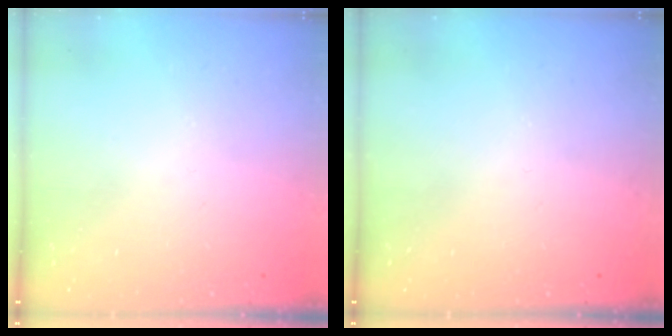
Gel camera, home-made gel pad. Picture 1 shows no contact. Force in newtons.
{"total": 0.0}